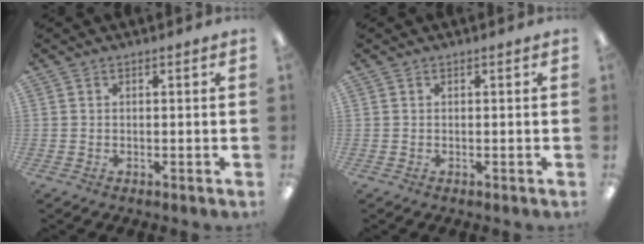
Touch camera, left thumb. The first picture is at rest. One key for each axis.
{"total": 0.0}